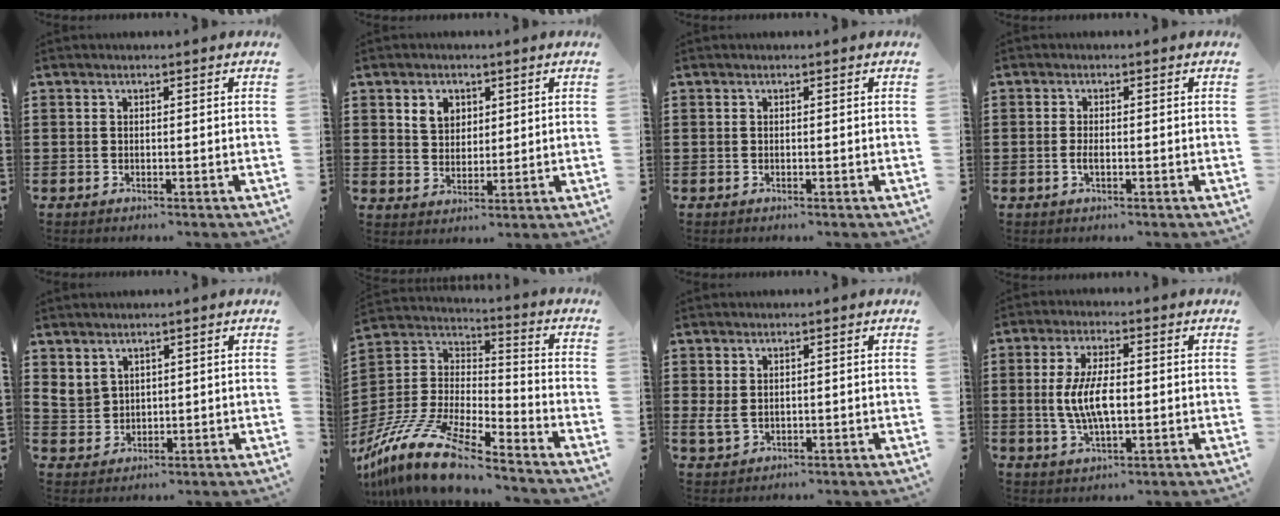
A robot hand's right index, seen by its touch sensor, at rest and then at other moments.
{"total": 4.0, "force": [2.0, 3.0, 1.6], "torque": [-0.043, 0.012, 0.036]}
{"total": 0.0}
{"total": 1.6, "force": [-0.4, 0.5, 1.4], "torque": [-0.034, -0.004, -0.009]}
{"total": 3.5, "force": [2.6, 2.2, 0.6], "torque": [-0.024, 0.006, 0.051]}
{"total": 15.5, "force": [-12.7, 3.4, 8.3], "torque": [-0.182, 0.035, -0.246]}
{"total": 2.3, "force": [0.9, 1.5, 1.5], "torque": [-0.048, 0.000, 0.013]}
{"total": 7.4, "force": [-0.3, 2.9, 6.8], "torque": [-0.152, -0.003, -0.013]}